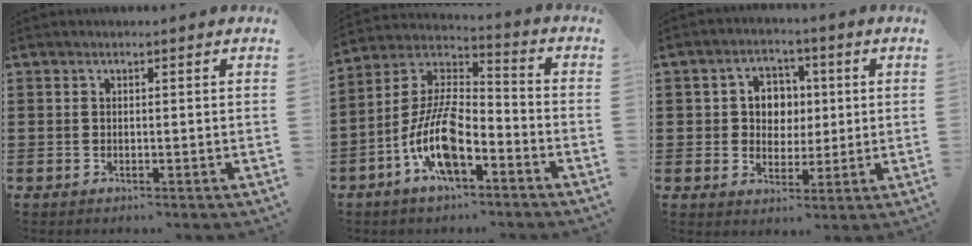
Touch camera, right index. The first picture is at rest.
{"total": 11.8, "force": [-5.5, 4.6, 9.4], "torque": [-0.222, -0.005, -0.109]}
{"total": 5.5, "force": [0.6, 5.0, 2.2], "torque": [-0.056, 0.016, 0.006]}